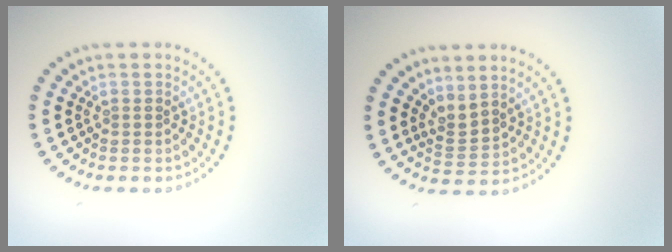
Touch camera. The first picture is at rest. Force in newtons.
{"total": 2.2, "press": 1.5, "slide": 1.6}